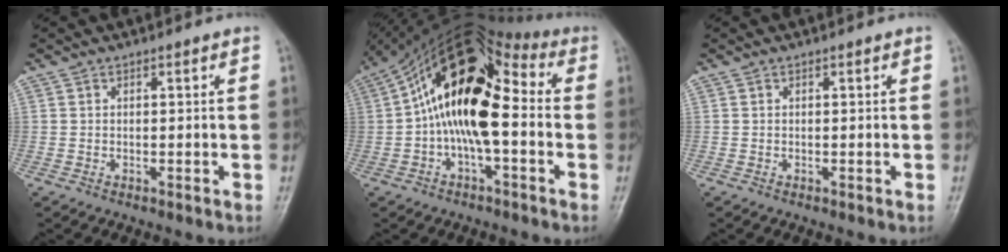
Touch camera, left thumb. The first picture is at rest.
{"total": 18.1, "force": [-0.3, 8.6, 15.9], "torque": [-0.261, 0.048, -0.016]}
{"total": 0.0}